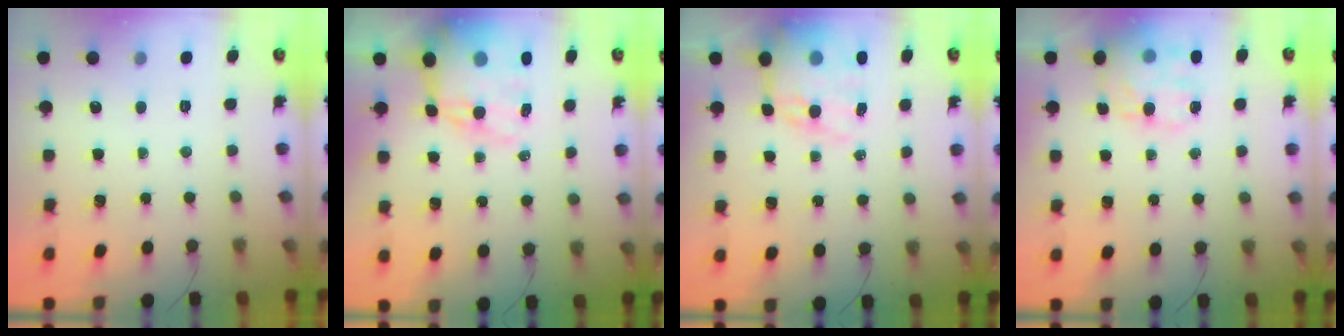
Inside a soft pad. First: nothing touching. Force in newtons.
{"total": 15.8, "press": 15.4, "slide": 3.5}
{"total": 14.9, "press": 14.4, "slide": 3.7}
{"total": 13.1, "press": 12.8, "slide": 2.8}